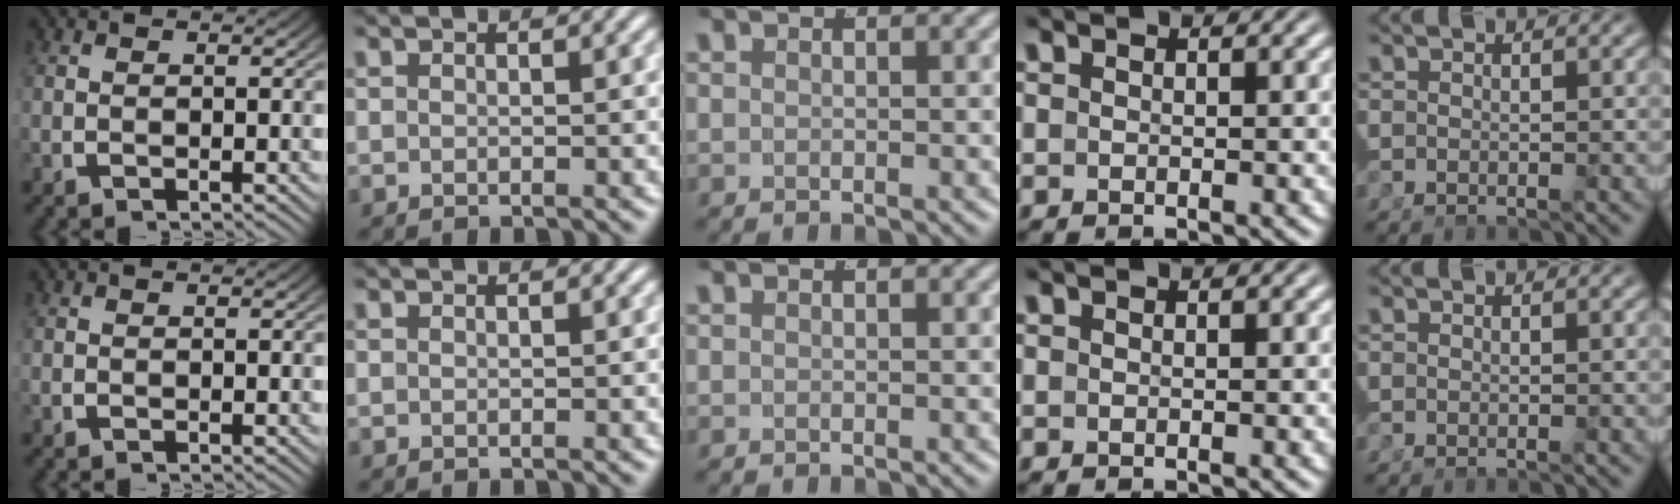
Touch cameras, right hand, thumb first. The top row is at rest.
{}